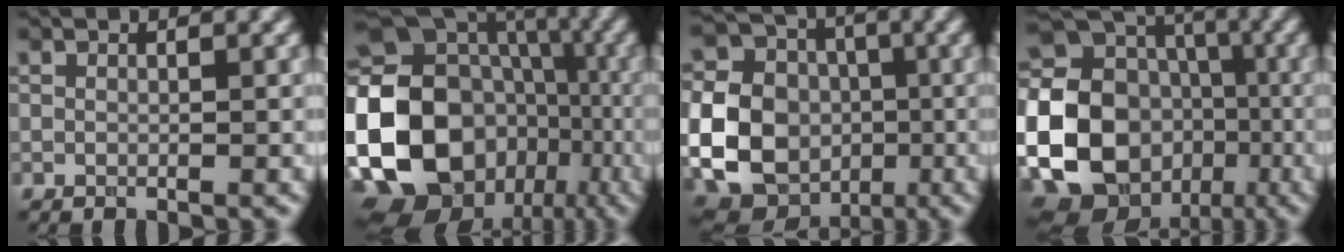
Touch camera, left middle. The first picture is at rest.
{"total": 23.5, "force": [-4.6, 20.0, 11.6], "torque": [-0.235, -0.023, -0.100]}
{"total": 18.5, "force": [-3.0, 16.7, 7.3], "torque": [-0.169, -0.019, -0.078]}
{"total": 24.5, "force": [-4.8, 21.9, 9.9], "torque": [-0.235, -0.022, -0.122]}